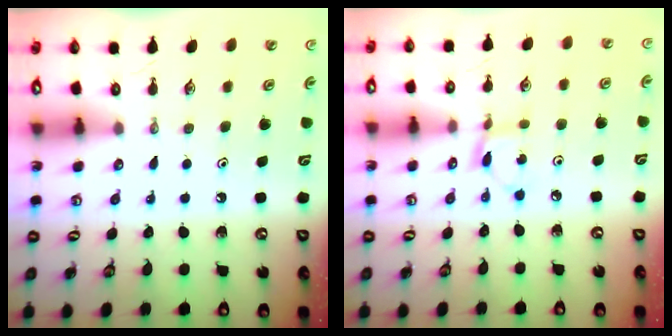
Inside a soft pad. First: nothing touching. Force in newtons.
{"total": 2.8, "press": 2.8, "slide": 0.1}